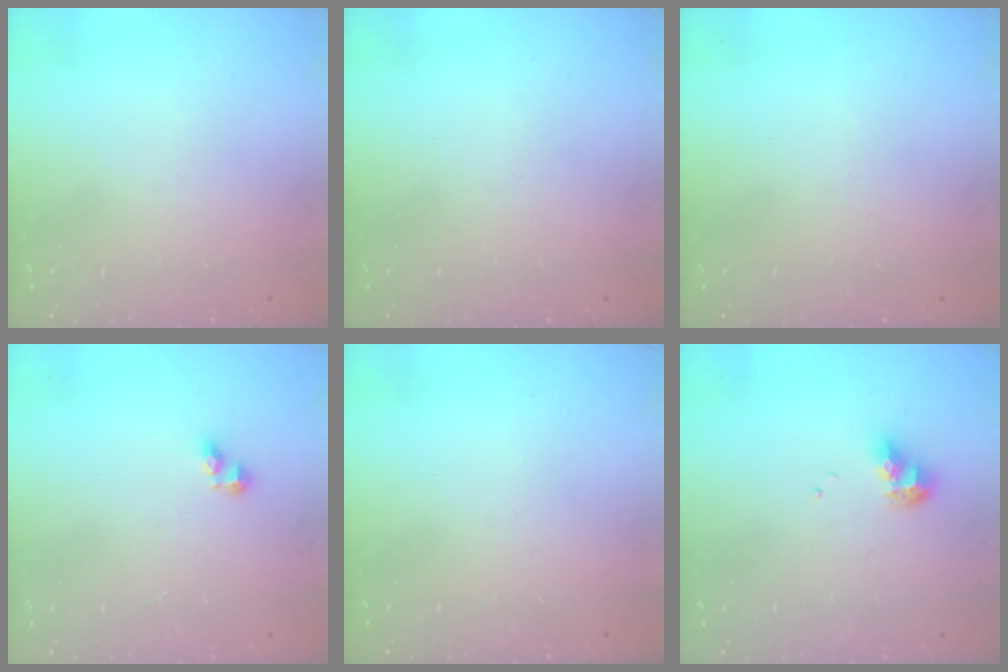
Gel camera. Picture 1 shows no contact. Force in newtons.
{"total": 0.0}
{"total": 0.0}
{"total": 2.1, "press": 2.1, "slide": 0.3}
{"total": 0.0}
{"total": 8.9, "press": 8.9, "slide": 0.8}